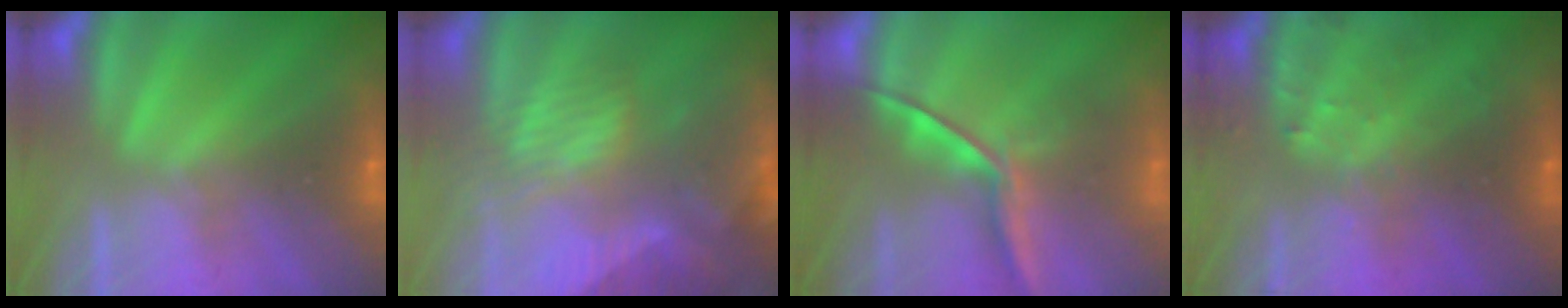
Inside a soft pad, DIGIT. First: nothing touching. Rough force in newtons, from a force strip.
{"total": 8.6}
{"total": 1.4}
{"total": 7.3}